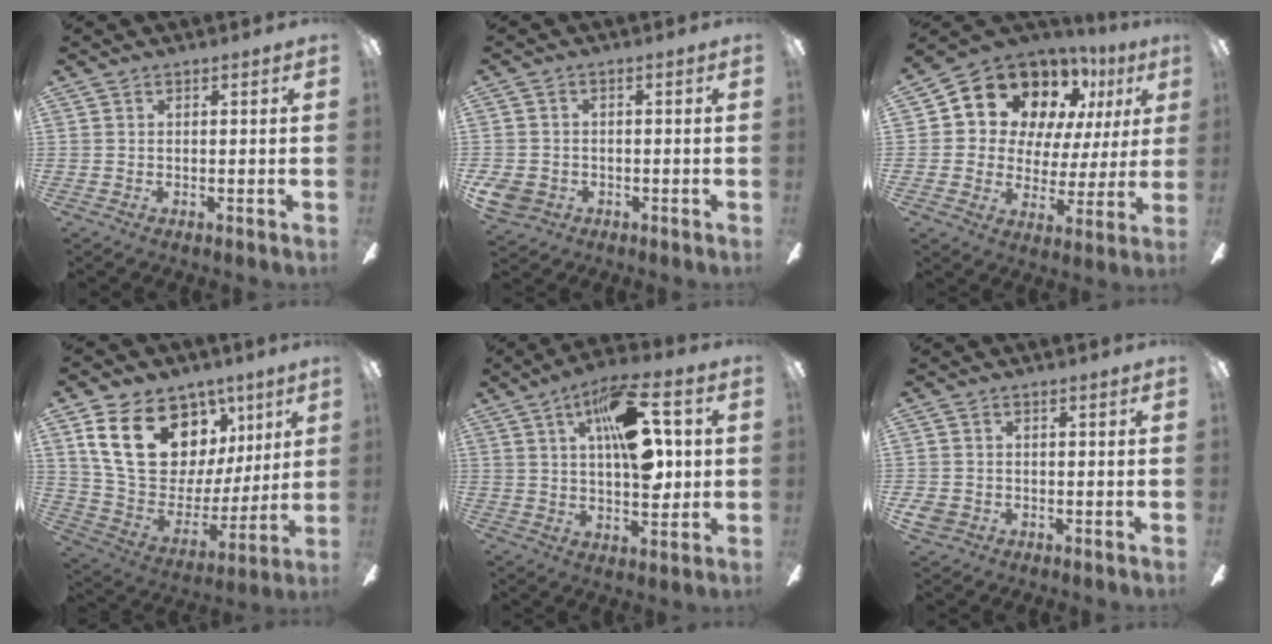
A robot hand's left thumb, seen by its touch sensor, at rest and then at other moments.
{"total": 4.7, "force": [-2.1, 3.7, 1.9], "torque": [-0.057, 0.008, -0.042]}
{"total": 13.8, "force": [10.0, 8.1, 5.0], "torque": [-0.097, -0.069, 0.184]}
{"total": 23.9, "force": [11.3, 16.3, 13.4], "torque": [-0.249, -0.046, 0.213]}
{"total": 17.6, "force": [5.3, 8.0, 14.7], "torque": [-0.220, -0.006, 0.086]}
{"total": 3.0, "force": [-1.2, 2.5, 1.2], "torque": [-0.033, 0.003, -0.026]}